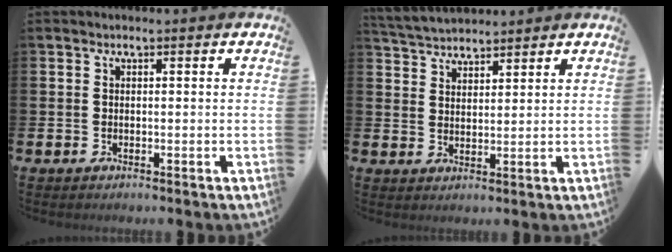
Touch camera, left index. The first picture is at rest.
{"total": 4.0, "force": [3.9, 0.7, 0.1], "torque": [-0.021, -0.014, 0.074]}